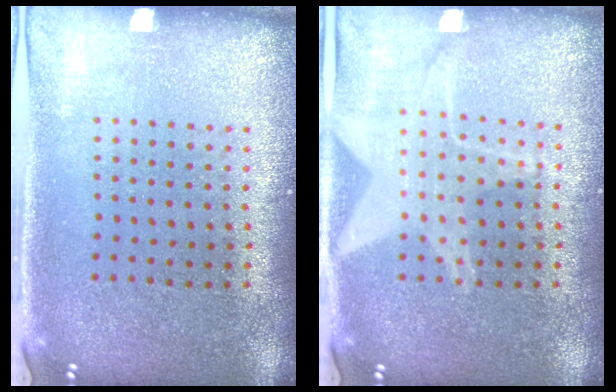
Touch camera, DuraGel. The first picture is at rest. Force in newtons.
{"total": 1.3, "press": 1.3, "slide": 0.1}